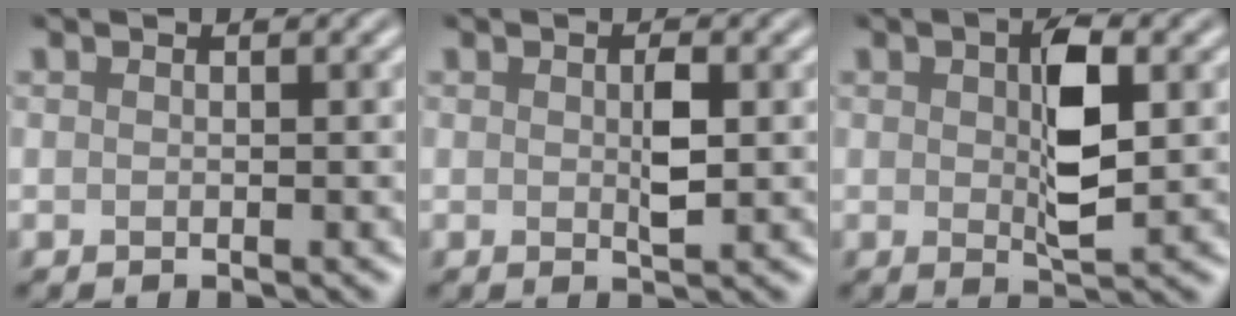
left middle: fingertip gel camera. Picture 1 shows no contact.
{"total": 2.1, "force": [0.1, 0.7, 2.0], "torque": [-0.037, -0.002, 0.004]}
{"total": 4.9, "force": [0.6, 1.9, 4.4], "torque": [-0.078, 0.000, 0.011]}